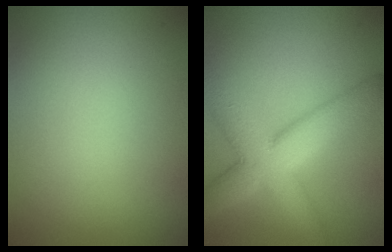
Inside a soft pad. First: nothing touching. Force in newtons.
{"total": 7.6, "press": 7.6, "slide": 0.6}